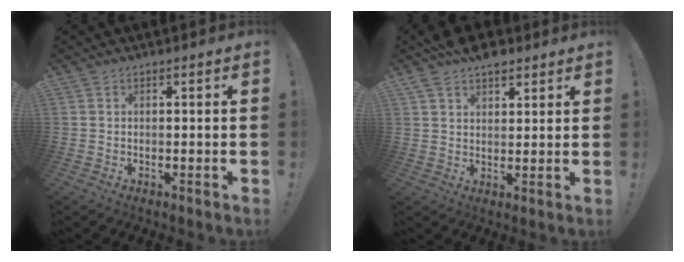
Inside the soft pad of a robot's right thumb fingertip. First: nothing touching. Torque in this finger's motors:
{"motor_torque": [0.26, 0.27, 0.44, 0.41, 0.00]}